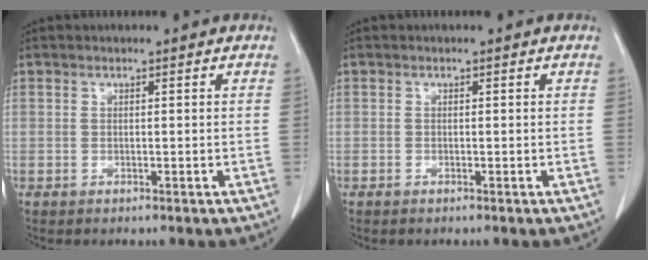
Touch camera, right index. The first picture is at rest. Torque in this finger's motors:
{"motor_torque": [0.09, -0.05, -0.01, 0.01]}